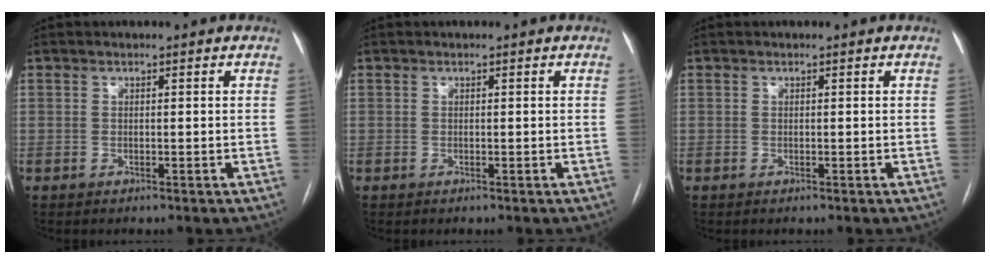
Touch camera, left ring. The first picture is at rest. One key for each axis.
{"total": 0.0}
{"total": 0.0}